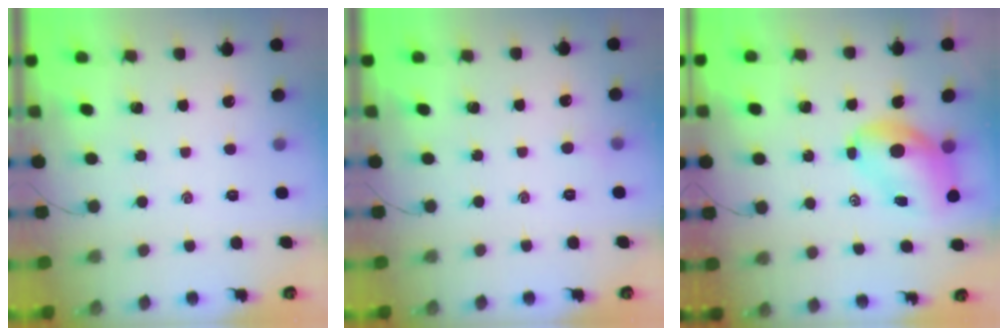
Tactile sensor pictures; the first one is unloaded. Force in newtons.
{"total": 2.4, "press": 2.3, "slide": 0.7}
{"total": 8.9, "press": 8.5, "slide": 2.6}